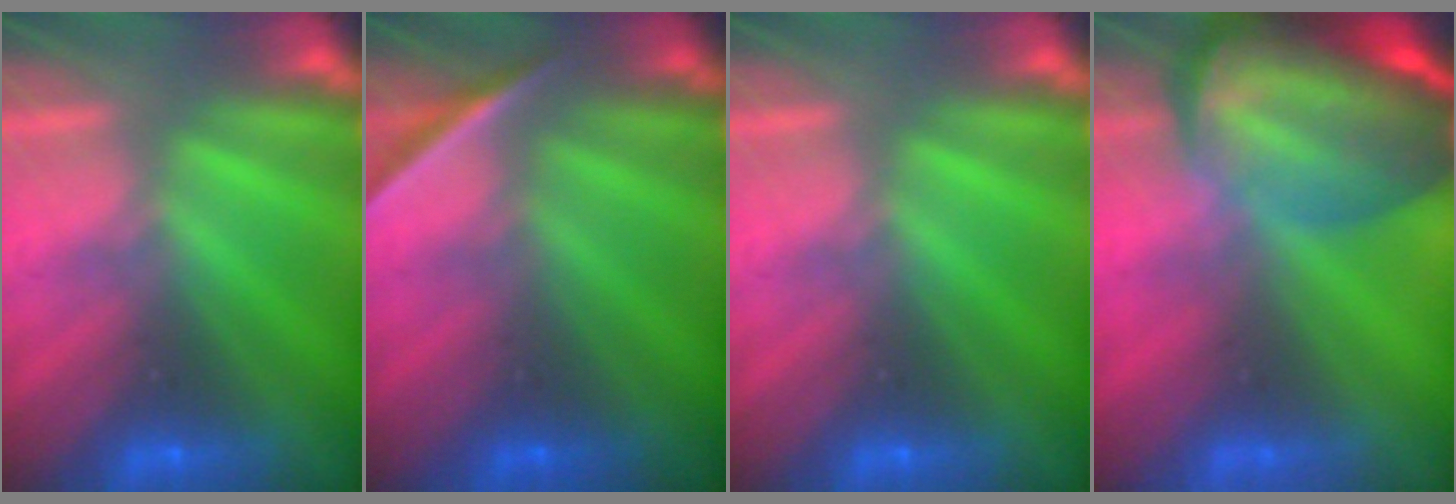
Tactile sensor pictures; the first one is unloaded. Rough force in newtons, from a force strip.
{"total": 1.7}
{"total": 0.0}
{"total": 6.3}